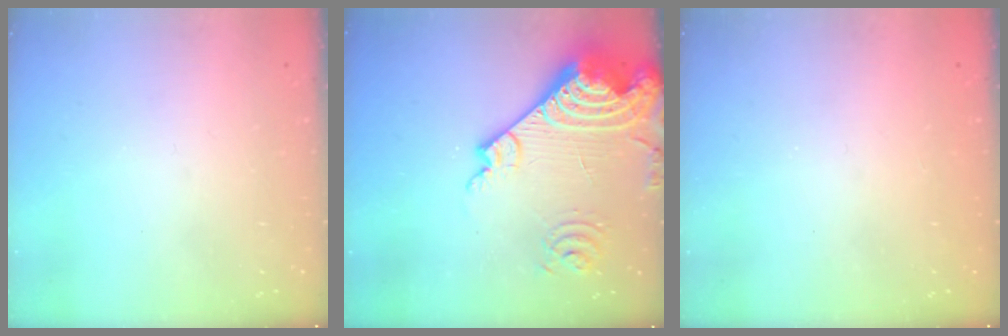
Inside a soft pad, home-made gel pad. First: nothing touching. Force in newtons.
{"total": 23.1, "press": 23.0, "slide": 2.8}
{"total": 0.9, "press": 0.9, "slide": 0.4}